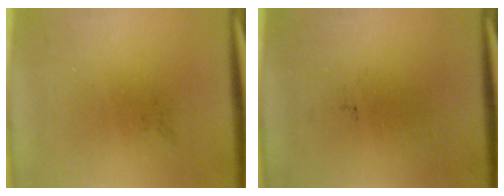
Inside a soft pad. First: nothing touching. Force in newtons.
{"total": 0.0}